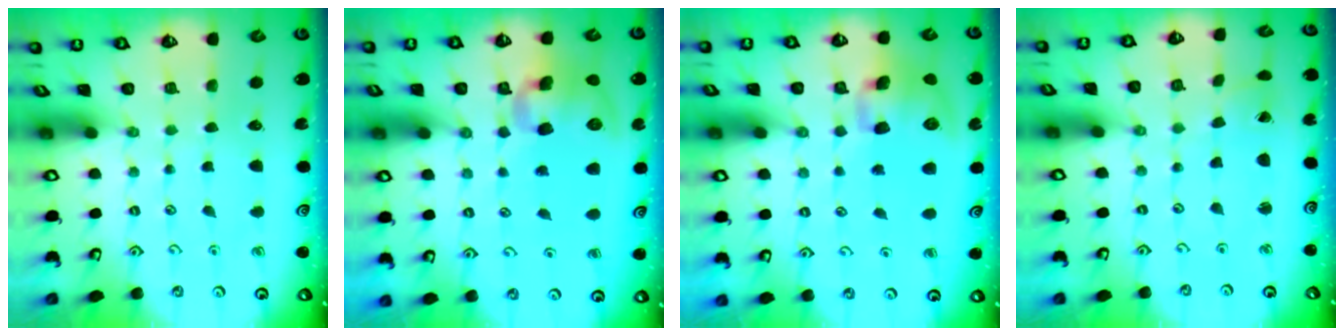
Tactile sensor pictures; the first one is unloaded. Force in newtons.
{"total": 11.2, "press": 11.0, "slide": 1.9}
{"total": 11.7, "press": 11.6, "slide": 1.8}
{"total": 0.8, "press": 0.8, "slide": 0.1}